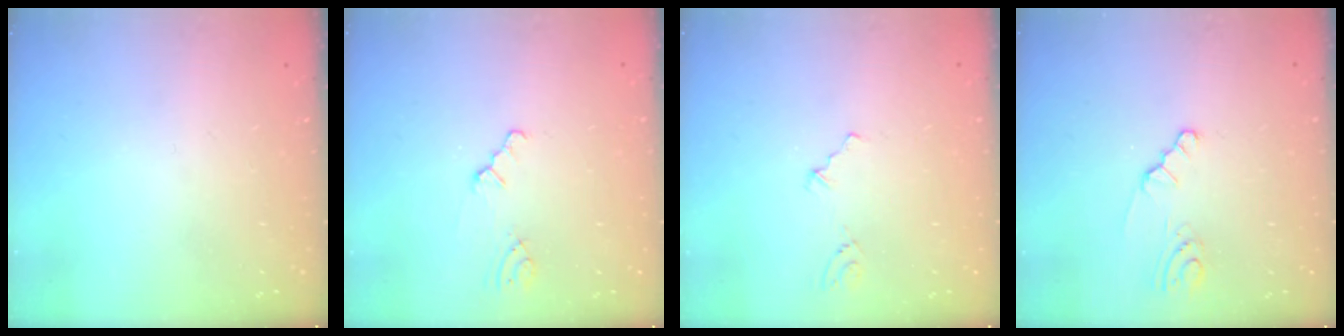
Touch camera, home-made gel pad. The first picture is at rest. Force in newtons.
{"total": 0.8, "press": 0.8, "slide": 0.2}
{"total": 1.6, "press": 1.2, "slide": 1.0}
{"total": 2.1, "press": 2.1, "slide": 0.3}